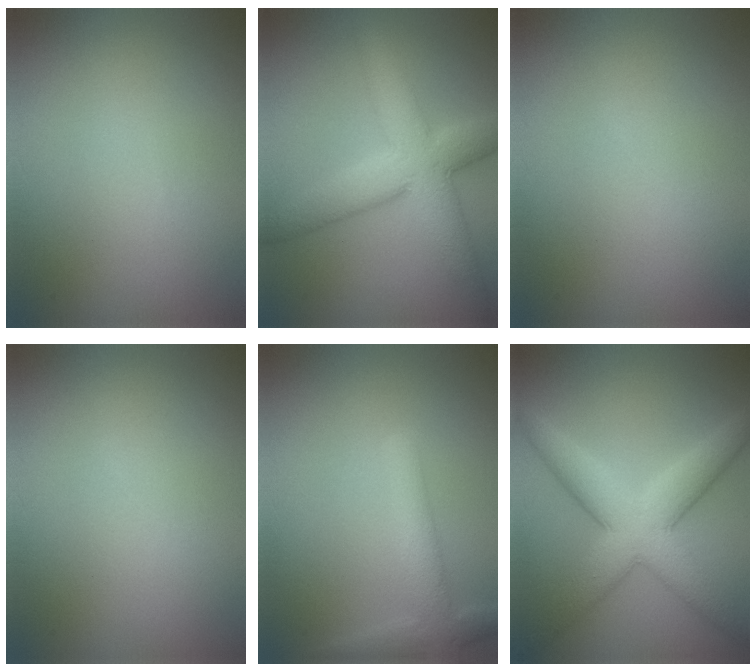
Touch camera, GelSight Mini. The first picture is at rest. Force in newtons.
{"total": 6.9, "press": 6.9, "slide": 0.4}
{"total": 0.0}
{"total": 0.0}
{"total": 3.5, "press": 3.5, "slide": 0.3}
{"total": 6.7, "press": 6.7, "slide": 0.3}